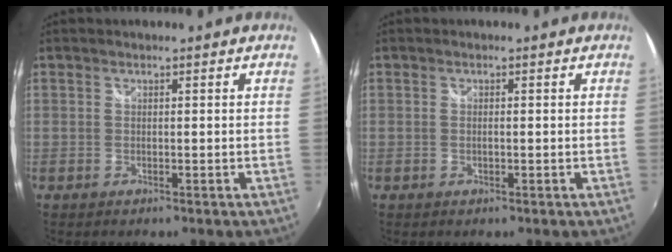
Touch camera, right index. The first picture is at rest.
{"total": 0.6, "force": [-0.1, 0.3, 0.5], "torque": [-0.012, -0.001, -0.003]}